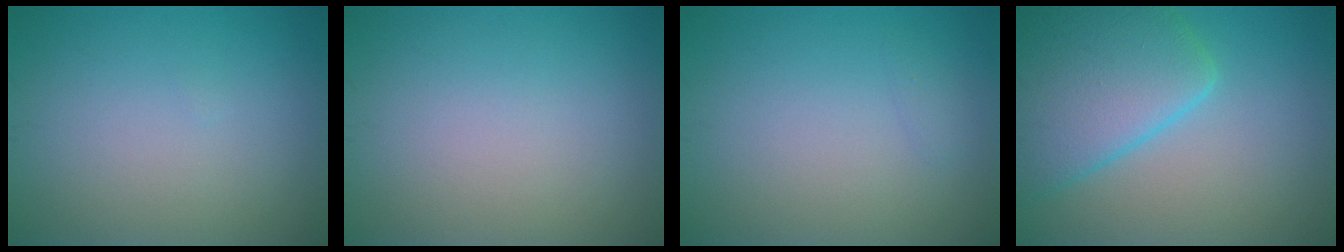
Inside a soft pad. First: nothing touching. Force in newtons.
{"total": 0.0}
{"total": 0.5, "press": 0.5, "slide": 0.0}
{"total": 8.4, "press": 8.3, "slide": 0.6}